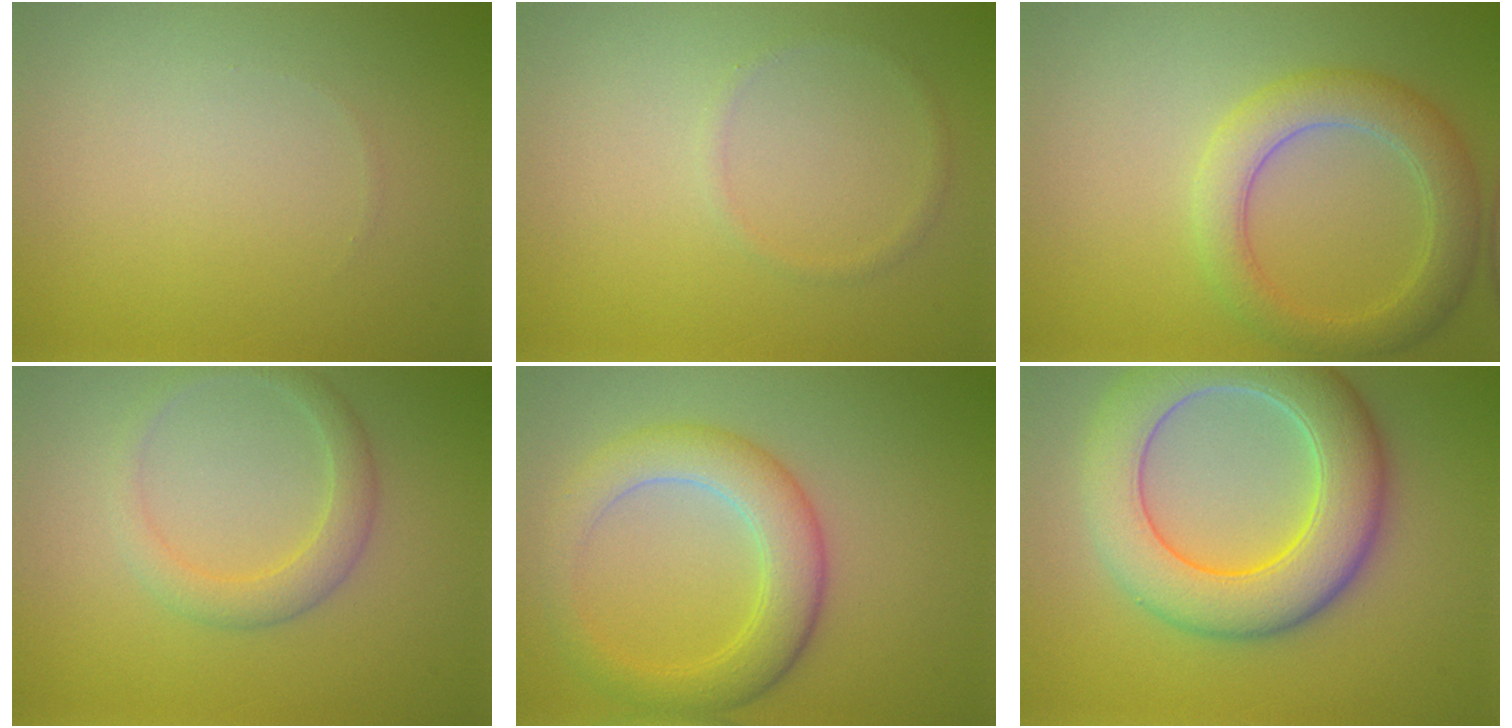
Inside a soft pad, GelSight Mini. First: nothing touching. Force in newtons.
{"total": 0.8, "press": 0.8, "slide": 0.1}
{"total": 4.3, "press": 4.3, "slide": 0.2}
{"total": 2.5, "press": 2.5, "slide": 0.2}
{"total": 4.9, "press": 4.9, "slide": 0.1}
{"total": 9.0, "press": 9.0, "slide": 0.6}